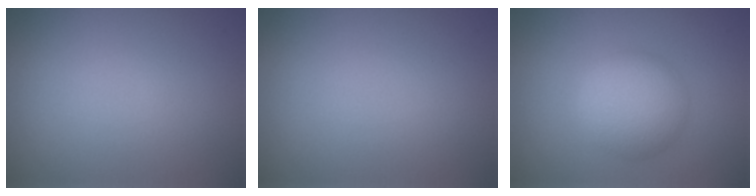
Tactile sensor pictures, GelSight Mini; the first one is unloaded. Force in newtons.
{"total": 0.0}
{"total": 4.7, "press": 4.7, "slide": 0.1}